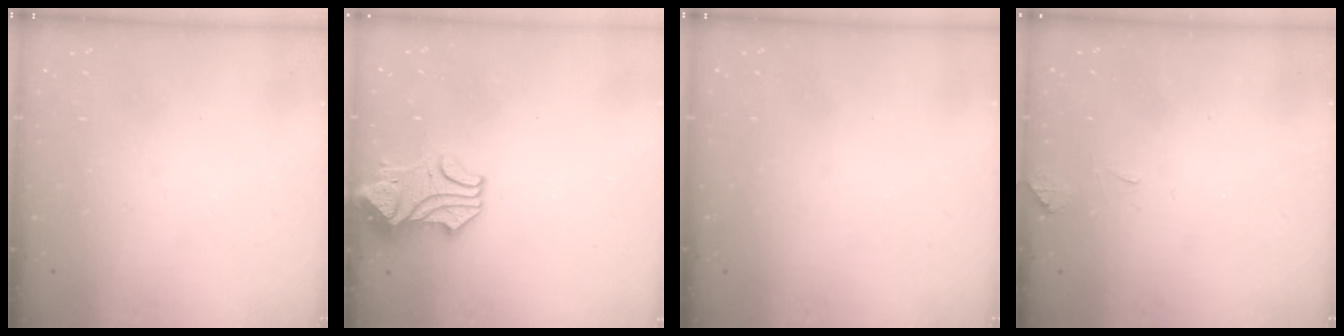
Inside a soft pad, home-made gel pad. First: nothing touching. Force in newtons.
{"total": 1.6, "press": 1.3, "slide": 0.9}
{"total": 0.0}
{"total": 3.4, "press": 3.3, "slide": 0.7}